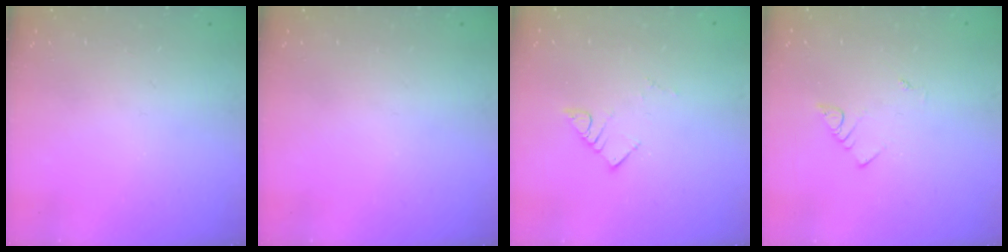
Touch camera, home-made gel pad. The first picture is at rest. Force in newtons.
{"total": 0.0}
{"total": 3.9, "press": 3.9, "slide": 0.2}
{"total": 1.9, "press": 1.9, "slide": 0.2}